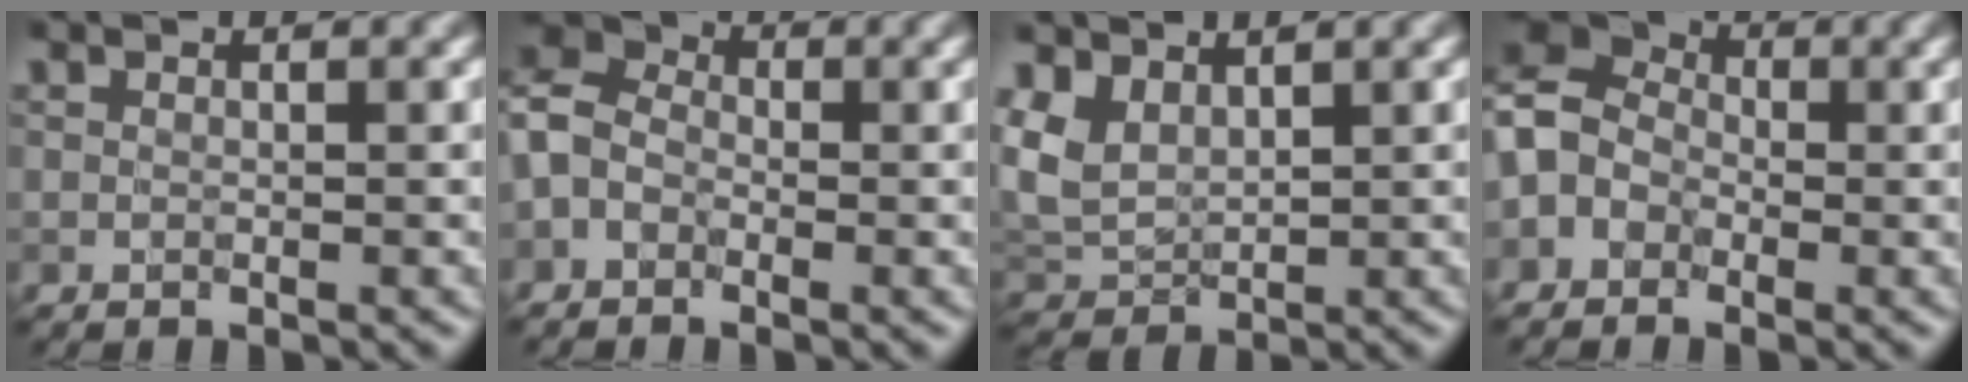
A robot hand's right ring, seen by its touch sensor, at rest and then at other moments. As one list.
[{"total": 3.3, "force": [-1.6, 2.5, 1.5], "torque": [-0.036, 0.017, -0.027]}, {"total": 2.8, "force": [1.7, 1.7, 1.3], "torque": [-0.047, 0.010, 0.051]}, {"total": 4.3, "force": [-1.6, 3.5, 1.9], "torque": [-0.037, 0.021, -0.029]}]